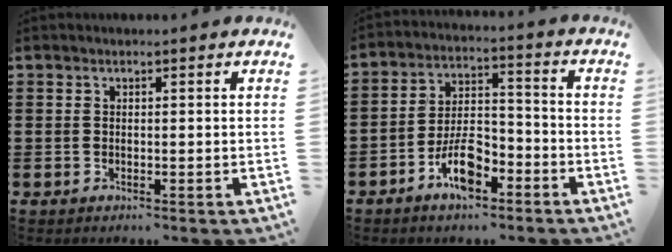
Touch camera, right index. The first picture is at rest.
{"total": 8.0, "force": [-4.7, 3.4, 5.5], "torque": [-0.111, 0.009, -0.086]}